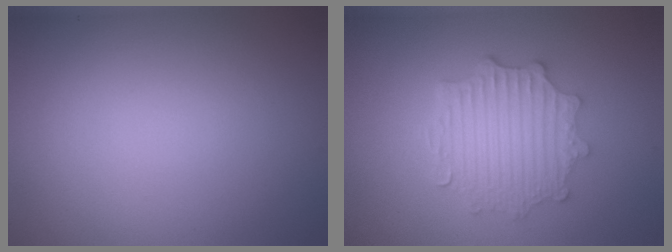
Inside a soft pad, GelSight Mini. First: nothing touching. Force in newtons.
{"total": 4.6, "press": 3.8, "slide": 2.6}